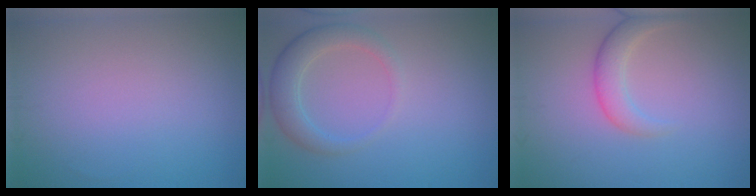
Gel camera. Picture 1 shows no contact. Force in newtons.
{"total": 2.4, "press": 2.4, "slide": 0.4}
{"total": 2.7, "press": 2.7, "slide": 0.2}